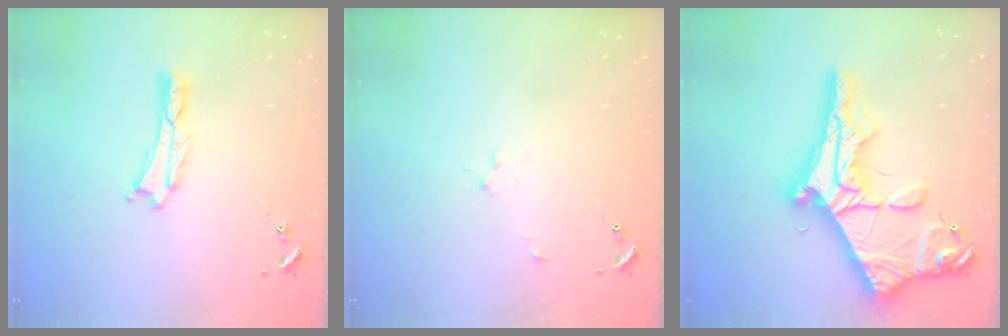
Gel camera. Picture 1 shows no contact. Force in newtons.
{"total": 2.2, "press": 2.2, "slide": 0.2}
{"total": 12.9, "press": 12.9, "slide": 1.3}